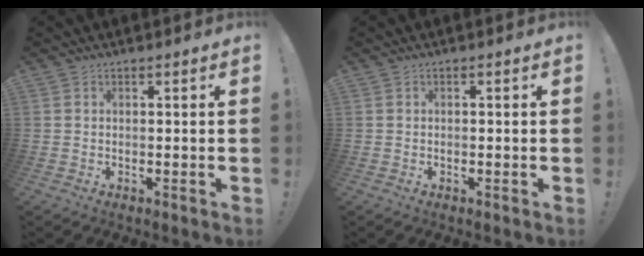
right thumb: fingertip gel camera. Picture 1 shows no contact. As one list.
[{"total": 0.5, "force": [-0.5, 0.1, 0.2], "torque": [-0.008, 0.002, -0.009]}]